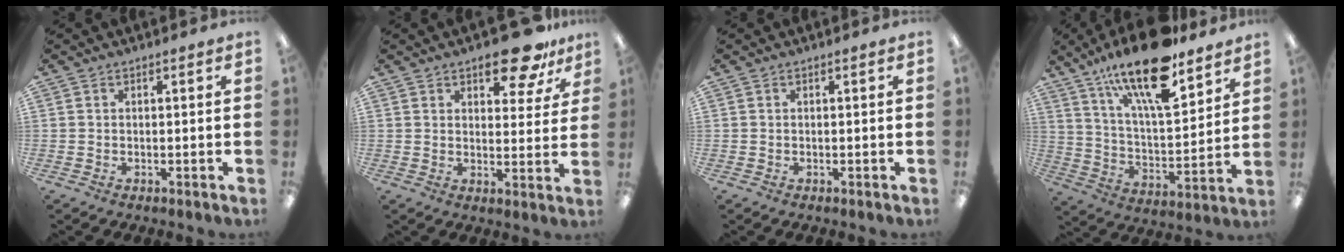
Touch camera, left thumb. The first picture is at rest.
{"total": 11.3, "force": [8.2, 4.8, 6.2], "torque": [-0.062, -0.051, 0.138]}
{"total": 0.0}
{"total": 21.3, "force": [15.0, 6.9, 13.5], "torque": [-0.224, -0.090, 0.251]}